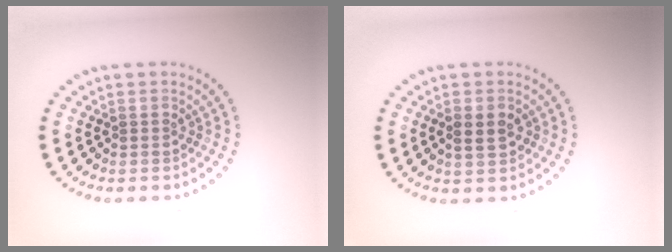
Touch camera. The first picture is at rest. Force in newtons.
{"total": 1.8, "press": 1.8, "slide": 0.1}